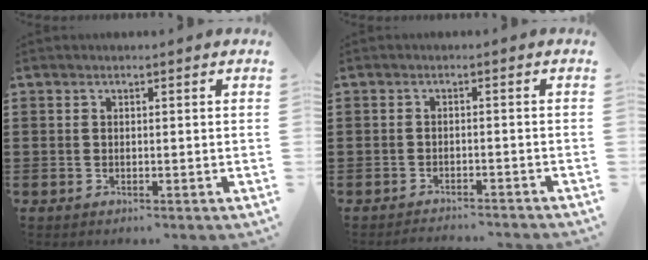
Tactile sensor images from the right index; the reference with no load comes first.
{"total": 2.1, "force": [-2.1, -0.3, 0.0], "torque": [-0.005, -0.001, -0.044]}